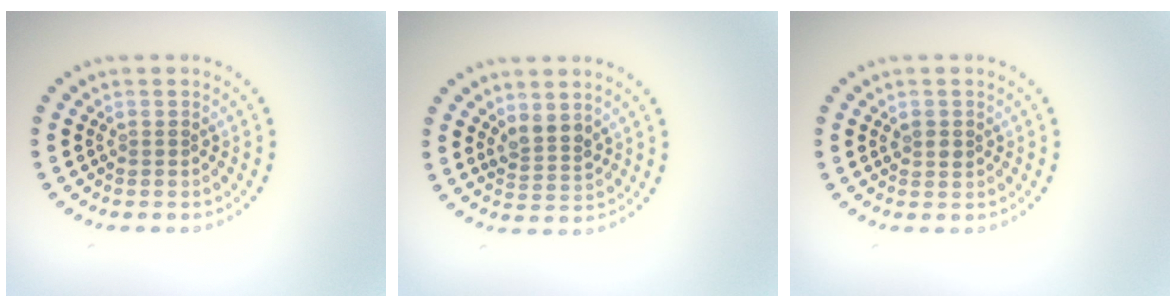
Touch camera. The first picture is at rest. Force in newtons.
{"total": 2.1, "press": 1.8, "slide": 1.0}
{"total": 1.1, "press": 1.1, "slide": 0.3}